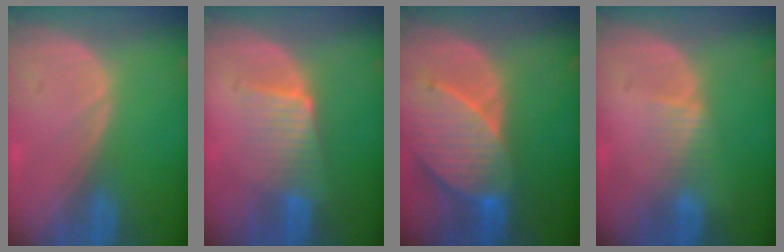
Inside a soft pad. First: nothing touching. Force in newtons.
{"total": 5.7, "press": 5.4, "slide": 1.9}
{"total": 9.6, "press": 8.7, "slide": 4.0}
{"total": 2.4, "press": 2.4, "slide": 0.2}